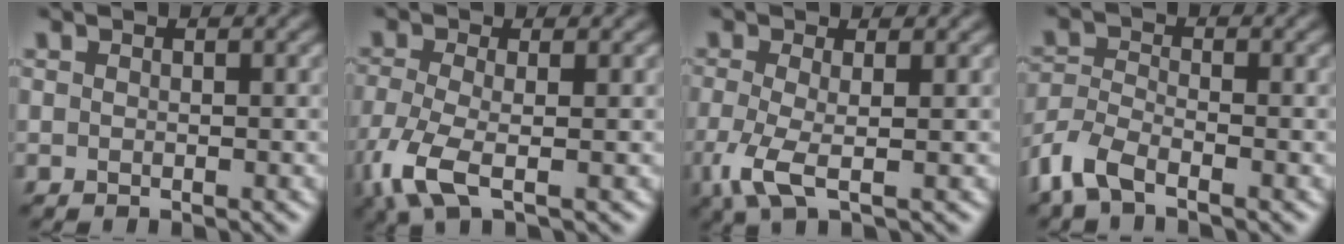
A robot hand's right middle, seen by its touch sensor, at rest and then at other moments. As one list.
[{"total": 4.9, "force": [-2.2, 1.6, 4.0], "torque": [-0.105, -0.015, -0.052]}, {"total": 3.7, "force": [-1.1, 1.0, 3.3], "torque": [-0.084, -0.010, -0.026]}, {"total": 4.2, "force": [-3.0, 1.5, 2.5], "torque": [-0.059, -0.007, -0.074]}]